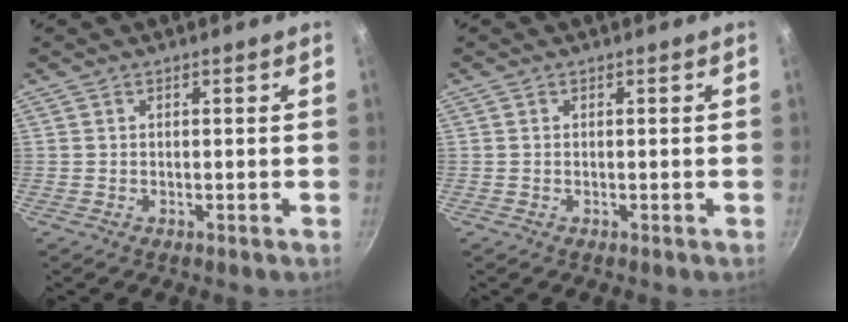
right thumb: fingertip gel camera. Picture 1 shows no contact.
{"total": 0.0}